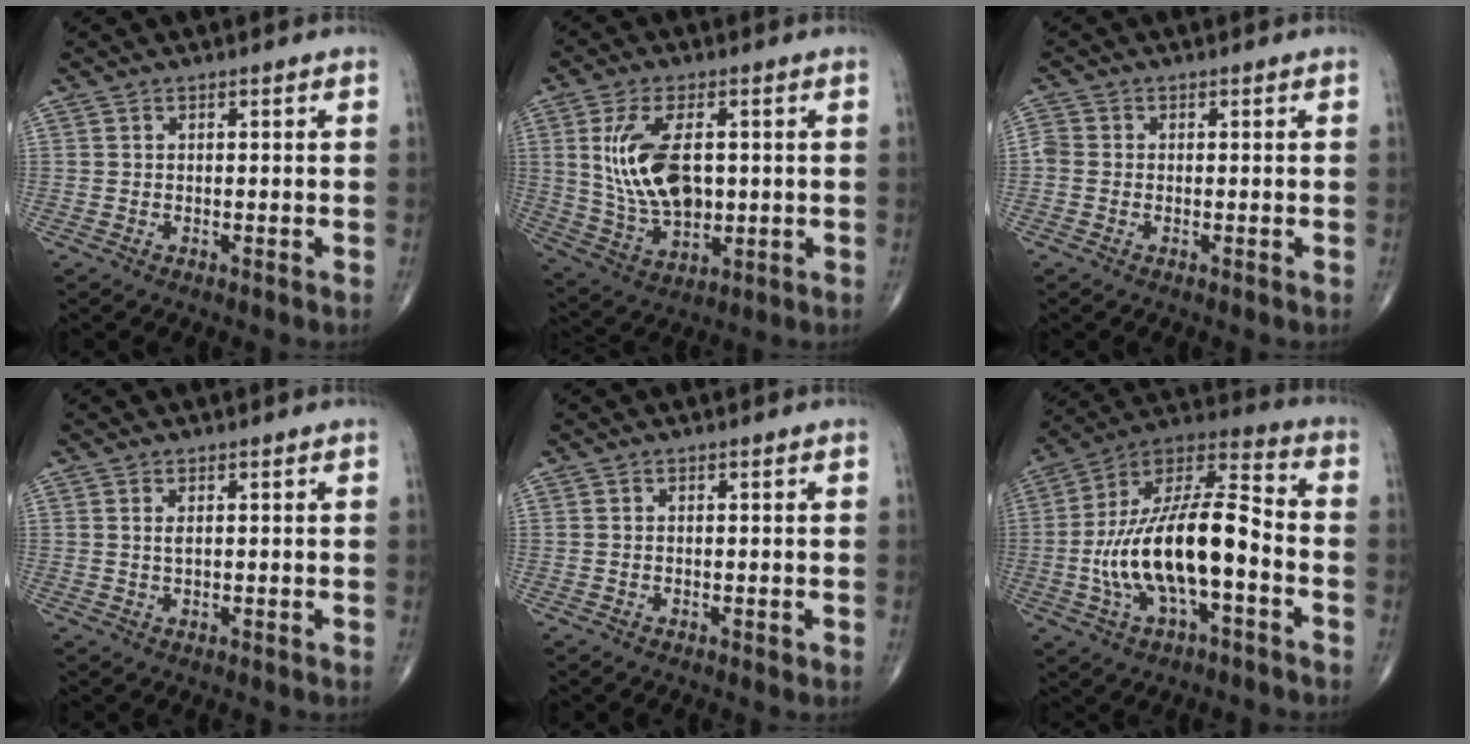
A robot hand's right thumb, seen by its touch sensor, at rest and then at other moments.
{"total": 13.8, "force": [1.9, 7.5, 11.4], "torque": [-0.215, -0.008, 0.046]}
{"total": 1.8, "force": [-0.4, 1.5, 1.0], "torque": [-0.024, 0.001, -0.015]}
{"total": 1.2, "force": [0.3, 0.4, 1.0], "torque": [-0.021, -0.002, 0.008]}
{"total": 0.6, "force": [-0.2, 0.2, 0.5], "torque": [-0.005, 0.000, -0.004]}
{"total": 20.3, "force": [-4.3, 8.0, 18.2], "torque": [-0.338, 0.048, -0.073]}